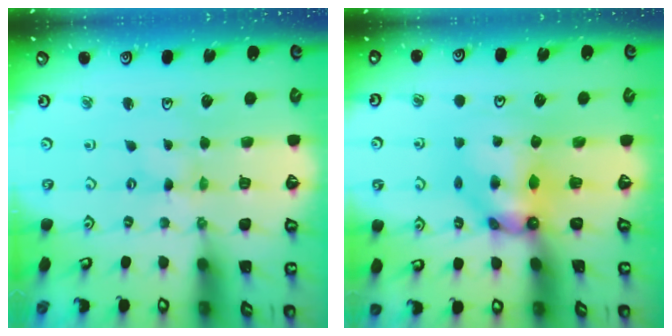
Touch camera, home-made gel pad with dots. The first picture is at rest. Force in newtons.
{"total": 8.8, "press": 8.7, "slide": 0.6}